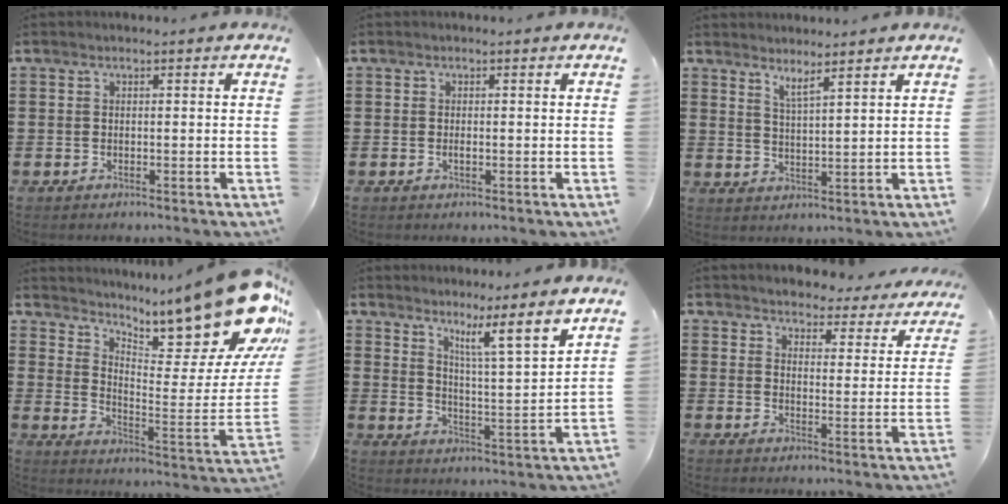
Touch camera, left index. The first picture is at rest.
{"total": 0.5, "force": [0.0, 0.1, 0.5], "torque": [-0.011, -0.002, 0.000]}
{"total": 3.4, "force": [2.9, 0.3, 1.7], "torque": [-0.032, -0.007, 0.049]}
{"total": 16.2, "force": [12.6, 3.1, 9.6], "torque": [-0.128, -0.109, 0.206]}
{"total": 6.5, "force": [5.3, -0.9, 3.7], "torque": [-0.060, -0.054, 0.075]}
{"total": 3.8, "force": [3.8, 0.3, 0.0], "torque": [-0.016, -0.032, 0.061]}